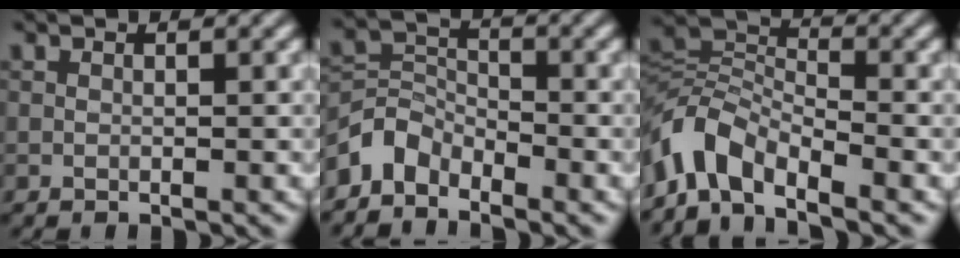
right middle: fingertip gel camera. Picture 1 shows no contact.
{"total": 3.4, "force": [-2.8, 1.7, 0.7], "torque": [-0.012, 0.008, -0.069]}
{"total": 5.8, "force": [-4.0, 2.5, 3.3], "torque": [-0.053, 0.004, -0.092]}